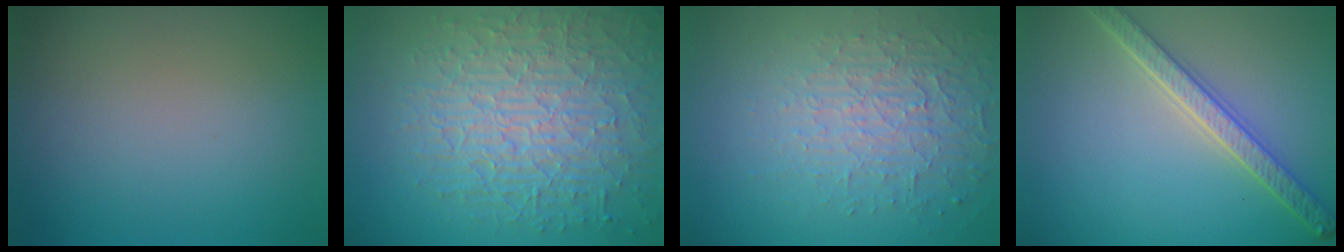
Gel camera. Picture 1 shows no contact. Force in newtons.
{"total": 9.1, "press": 6.3, "slide": 6.5}
{"total": 3.7, "press": 3.2, "slide": 1.9}
{"total": 4.2, "press": 3.6, "slide": 2.2}